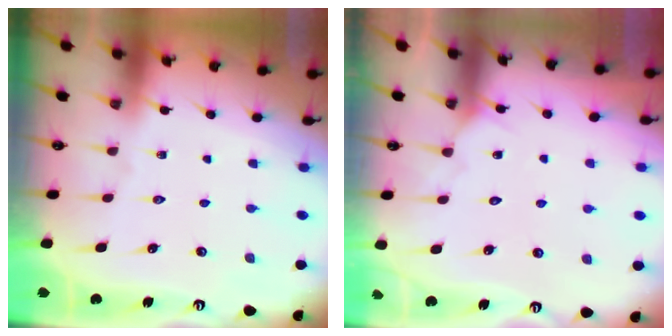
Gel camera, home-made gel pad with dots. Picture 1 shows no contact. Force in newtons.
{"total": 6.0, "press": 6.0, "slide": 0.4}